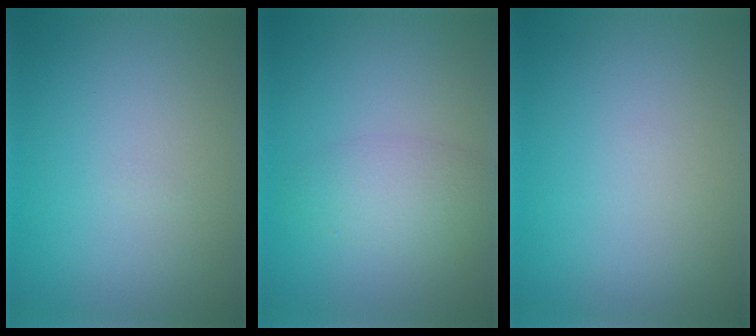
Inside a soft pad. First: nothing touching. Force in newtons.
{"total": 3.0, "press": 3.0, "slide": 0.1}
{"total": 0.0}